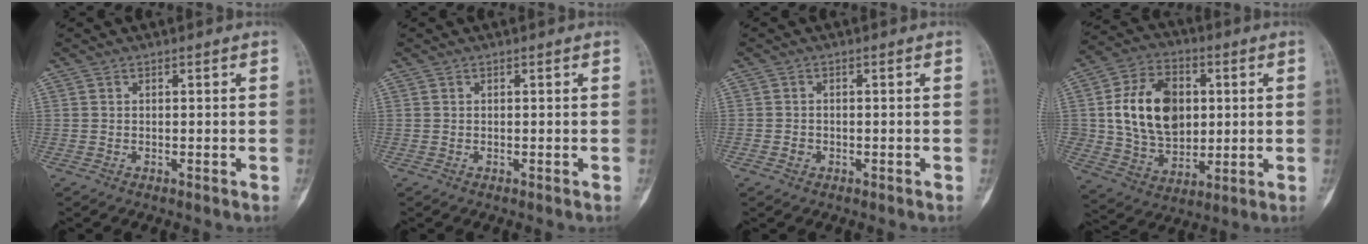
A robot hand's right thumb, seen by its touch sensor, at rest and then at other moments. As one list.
[{"total": 0.0}, {"total": 1.3, "force": [-0.5, 1.1, 0.4], "torque": [-0.001, 0.006, -0.011]}, {"total": 17.0, "force": [2.5, 12.2, 11.6], "torque": [-0.164, -0.001, 0.049]}]